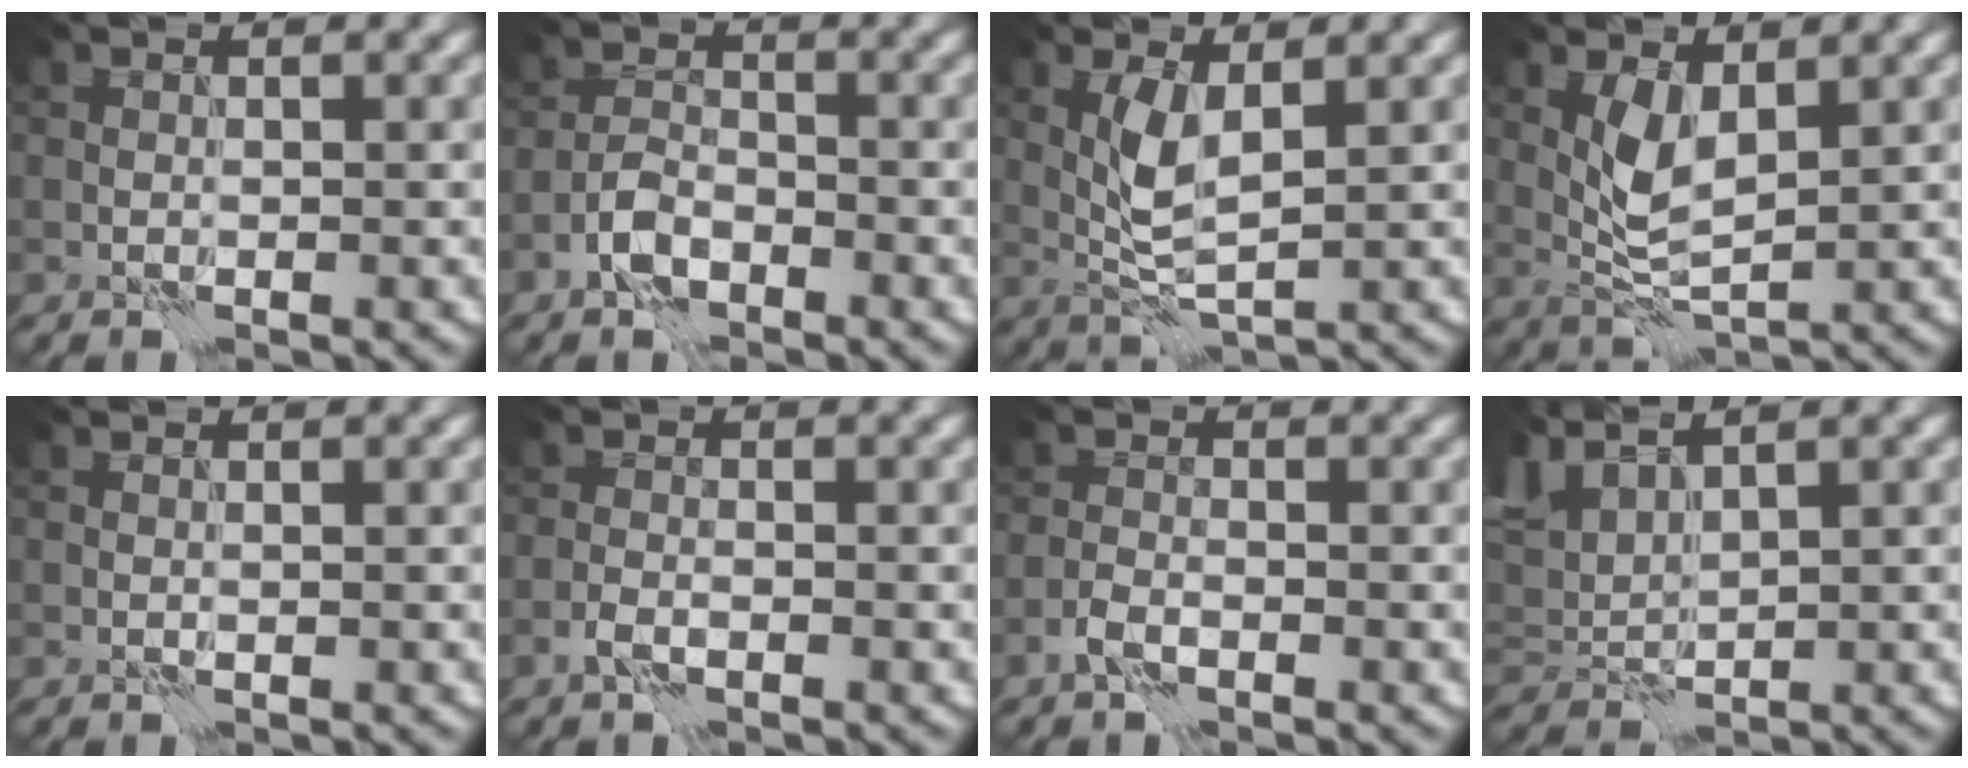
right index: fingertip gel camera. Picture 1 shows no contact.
{"total": 2.9, "force": [-1.8, 1.5, 1.7], "torque": [-0.029, 0.007, -0.042]}
{"total": 3.5, "force": [0.8, 1.0, 3.3], "torque": [-0.072, 0.000, 0.018]}
{"total": 3.3, "force": [1.1, 1.2, 2.8], "torque": [-0.064, -0.005, 0.025]}
{"total": 0.0}
{"total": 1.4, "force": [-0.9, 0.6, 0.9], "torque": [-0.019, 0.003, -0.024]}
{"total": 1.6, "force": [-1.1, 0.6, 1.0], "torque": [-0.021, 0.004, -0.029]}
{"total": 4.1, "force": [3.3, 1.2, 2.0], "torque": [-0.060, 0.008, 0.066]}